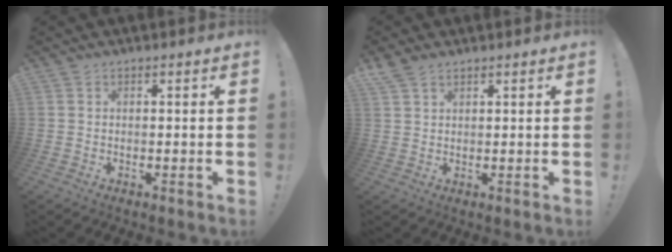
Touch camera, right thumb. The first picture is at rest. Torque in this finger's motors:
{"motor_torque": [0.02, 0.01, 0.10, 0.05, 0.11]}